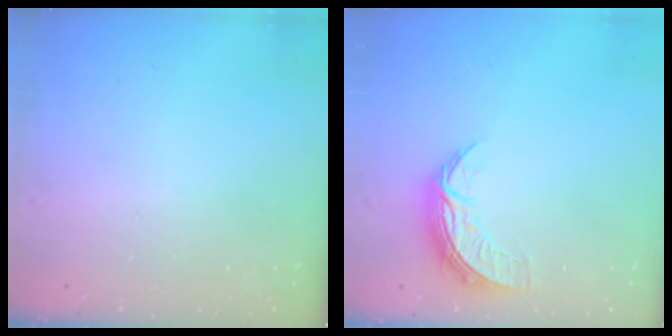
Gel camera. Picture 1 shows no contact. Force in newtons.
{"total": 7.5, "press": 7.5, "slide": 0.5}